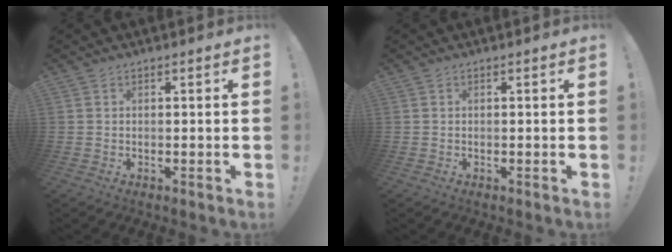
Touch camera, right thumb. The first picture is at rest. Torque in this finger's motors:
{"motor_torque": [0.00, 0.00, 0.00, 0.00, 0.00]}